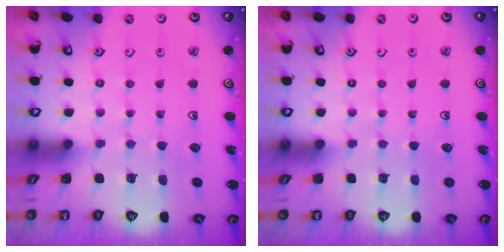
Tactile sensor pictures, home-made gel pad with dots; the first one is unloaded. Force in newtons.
{"total": 0.0}